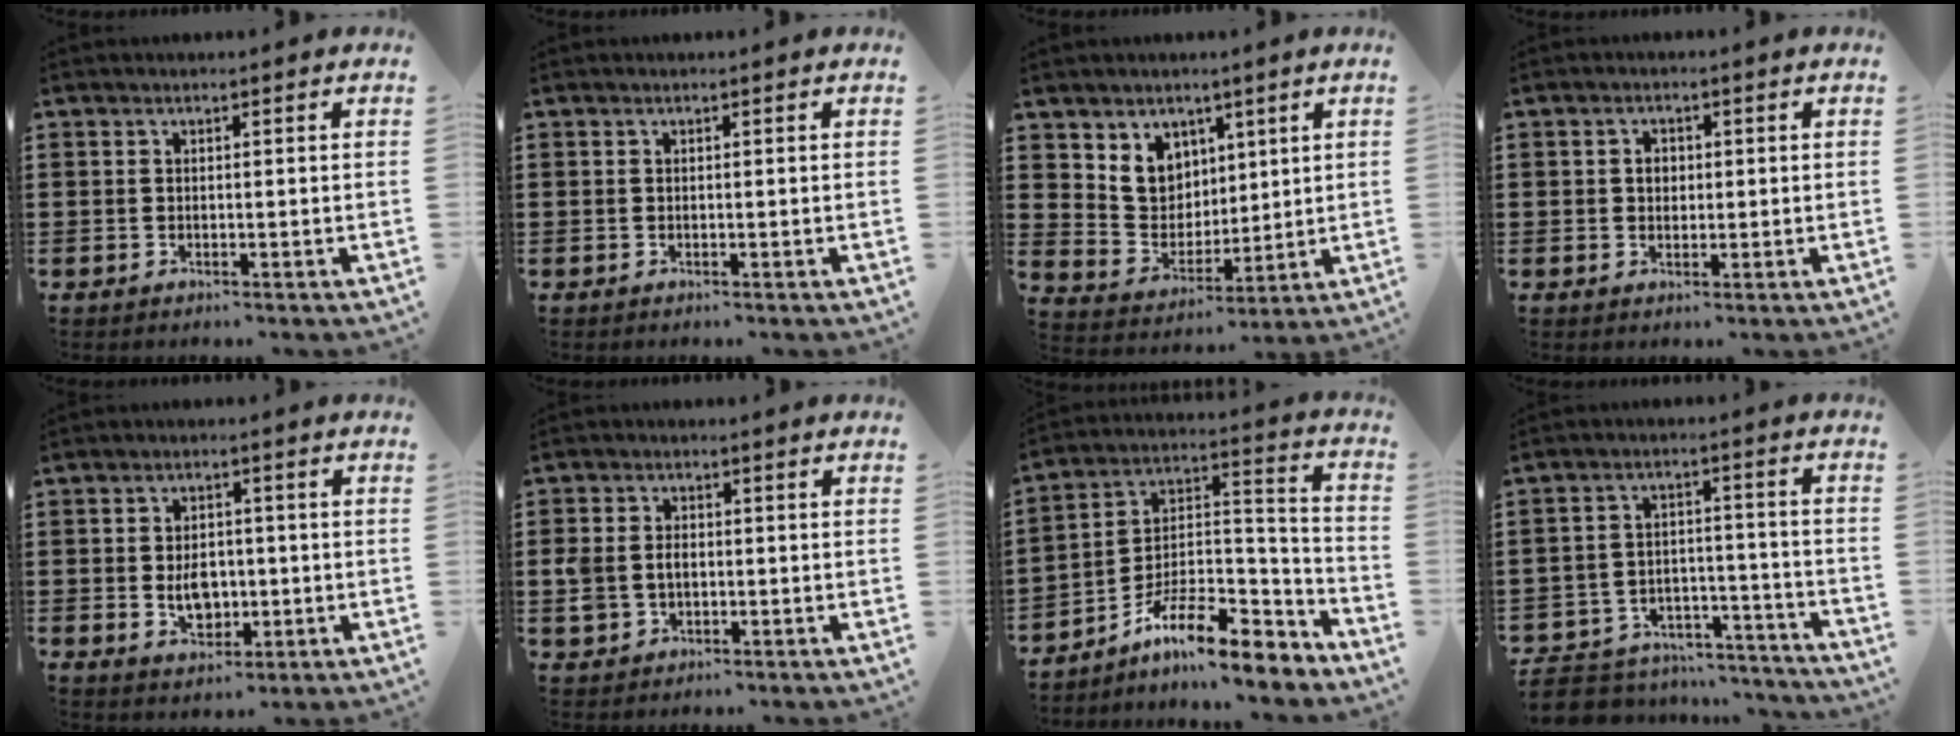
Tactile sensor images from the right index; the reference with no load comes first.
{"total": 0.0}
{"total": 6.8, "force": [3.5, 5.8, 1.3], "torque": [-0.054, -0.010, 0.068]}
{"total": 1.8, "force": [0.2, 1.5, 1.1], "torque": [-0.024, 0.009, 0.002]}
{"total": 5.1, "force": [-0.6, 3.6, 3.5], "torque": [-0.056, 0.000, -0.015]}
{"total": 3.3, "force": [-0.4, 2.8, 1.9], "torque": [-0.057, 0.003, -0.014]}
{"total": 11.6, "force": [-9.0, 3.1, 6.7], "torque": [-0.111, 0.022, -0.168]}
{"total": 5.7, "force": [-5.4, 1.5, 0.8], "torque": [-0.029, 0.009, -0.111]}